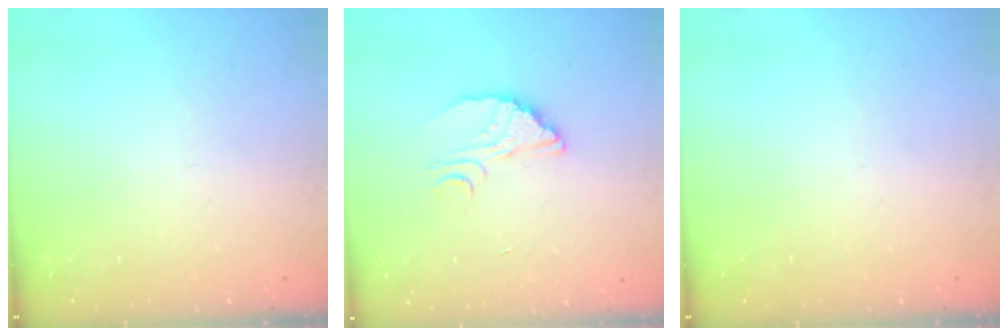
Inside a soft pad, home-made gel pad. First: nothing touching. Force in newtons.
{"total": 4.5, "press": 4.5, "slide": 0.3}
{"total": 0.0}